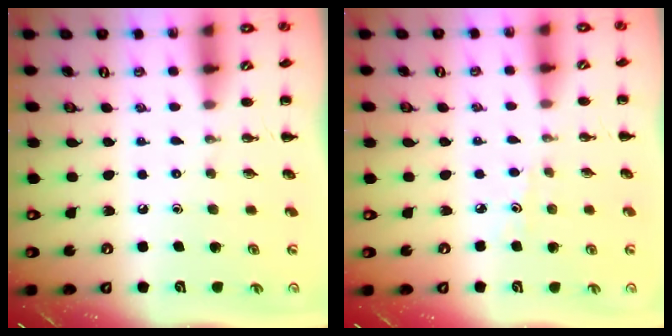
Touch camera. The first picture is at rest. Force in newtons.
{"total": 2.6, "press": 2.3, "slide": 1.1}